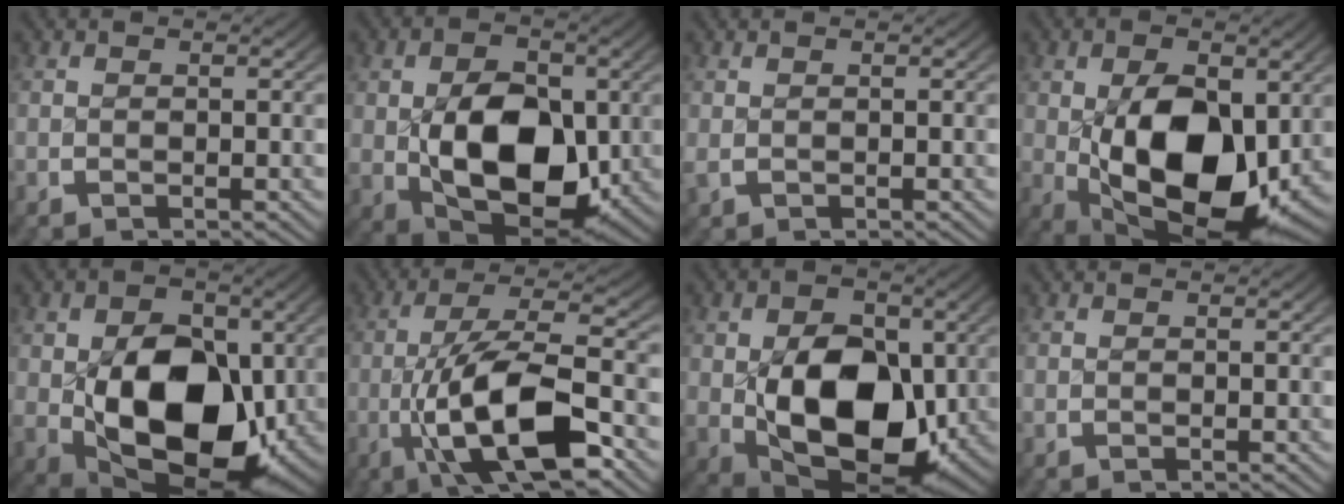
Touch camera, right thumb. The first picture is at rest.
{"total": 14.8, "force": [-1.8, 9.5, 11.2], "torque": [-0.221, -0.067, 0.001]}
{"total": 0.6, "force": [0.1, 0.5, 0.4], "torque": [-0.013, -0.002, 0.006]}
{"total": 17.0, "force": [-2.1, 10.4, 13.2], "torque": [-0.244, -0.067, 0.002]}
{"total": 18.9, "force": [-2.1, 12.2, 14.3], "torque": [-0.258, -0.074, 0.003]}
{"total": 12.3, "force": [-2.3, 5.5, 10.8], "torque": [-0.211, -0.035, -0.019]}
{"total": 16.8, "force": [-1.9, 10.8, 12.8], "torque": [-0.239, -0.074, 0.005]}
{"total": 0.0}